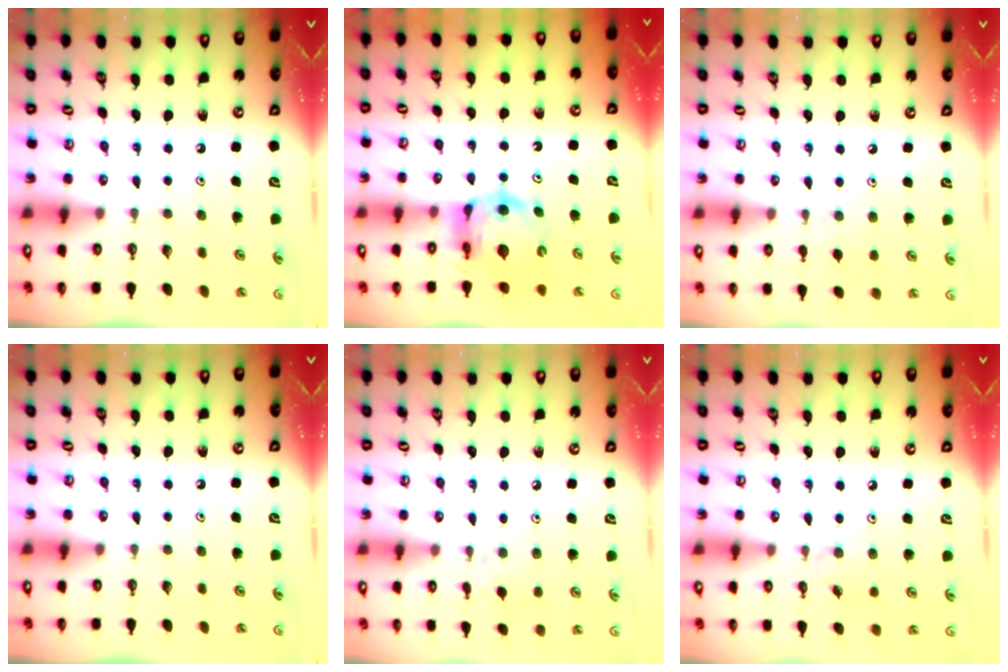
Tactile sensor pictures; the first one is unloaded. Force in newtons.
{"total": 11.4, "press": 11.3, "slide": 1.3}
{"total": 4.3, "press": 4.3, "slide": 0.7}
{"total": 0.0}
{"total": 2.6, "press": 2.6, "slide": 0.4}
{"total": 2.9, "press": 2.8, "slide": 0.5}